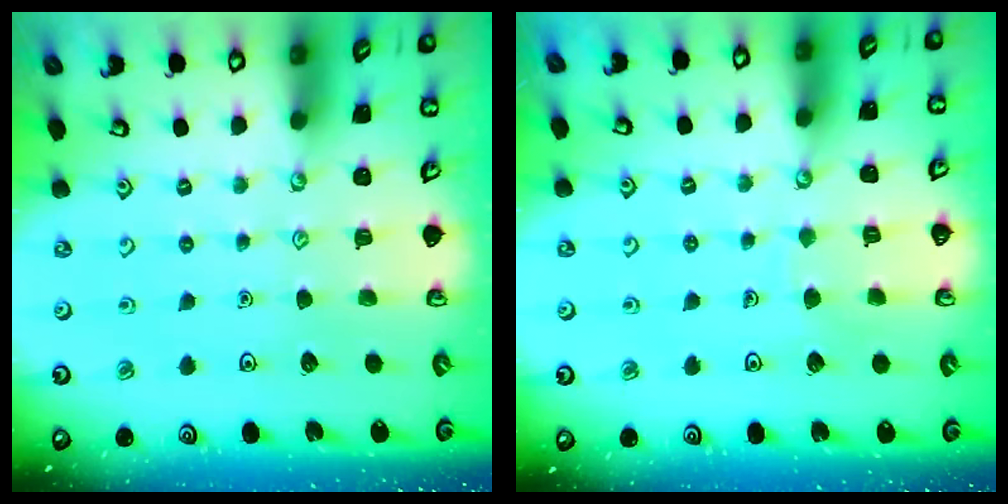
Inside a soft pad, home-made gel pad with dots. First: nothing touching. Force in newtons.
{"total": 3.9, "press": 3.9, "slide": 0.3}